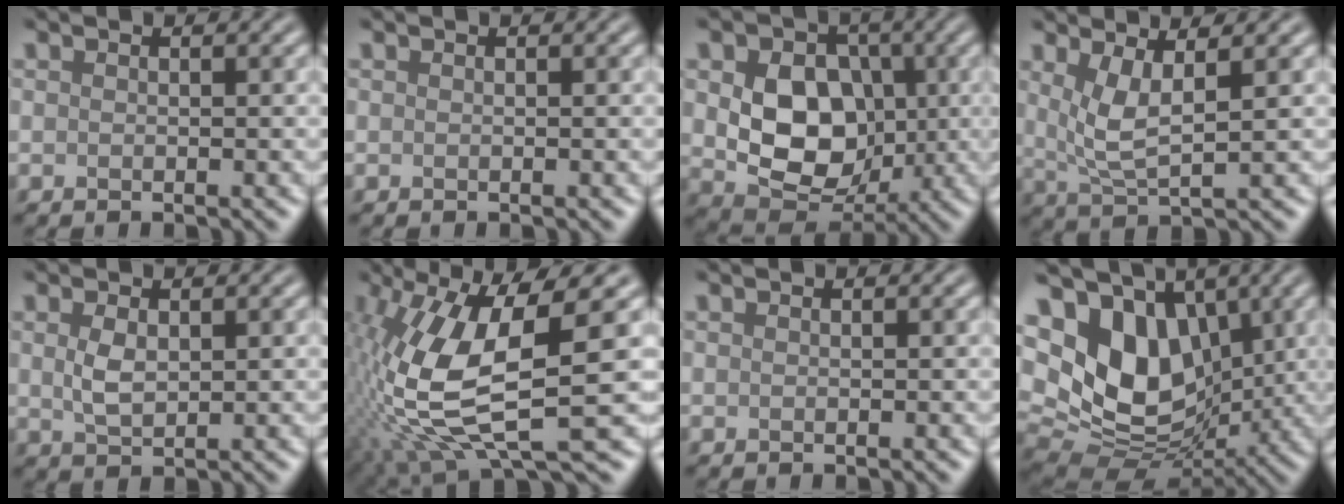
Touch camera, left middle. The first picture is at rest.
{"total": 0.0}
{"total": 8.4, "force": [0.7, 6.4, 5.4], "torque": [-0.105, -0.011, 0.013]}
{"total": 3.6, "force": [1.3, 1.0, 3.1], "torque": [-0.070, -0.008, 0.031]}
{"total": 2.2, "force": [0.6, 1.2, 1.8], "torque": [-0.044, -0.001, 0.016]}
{"total": 11.4, "force": [-0.1, 3.6, 10.8], "torque": [-0.236, -0.014, 0.001]}
{"total": 0.0}
{"total": 13.5, "force": [3.5, 9.5, 8.9], "torque": [-0.180, 0.002, 0.060]}